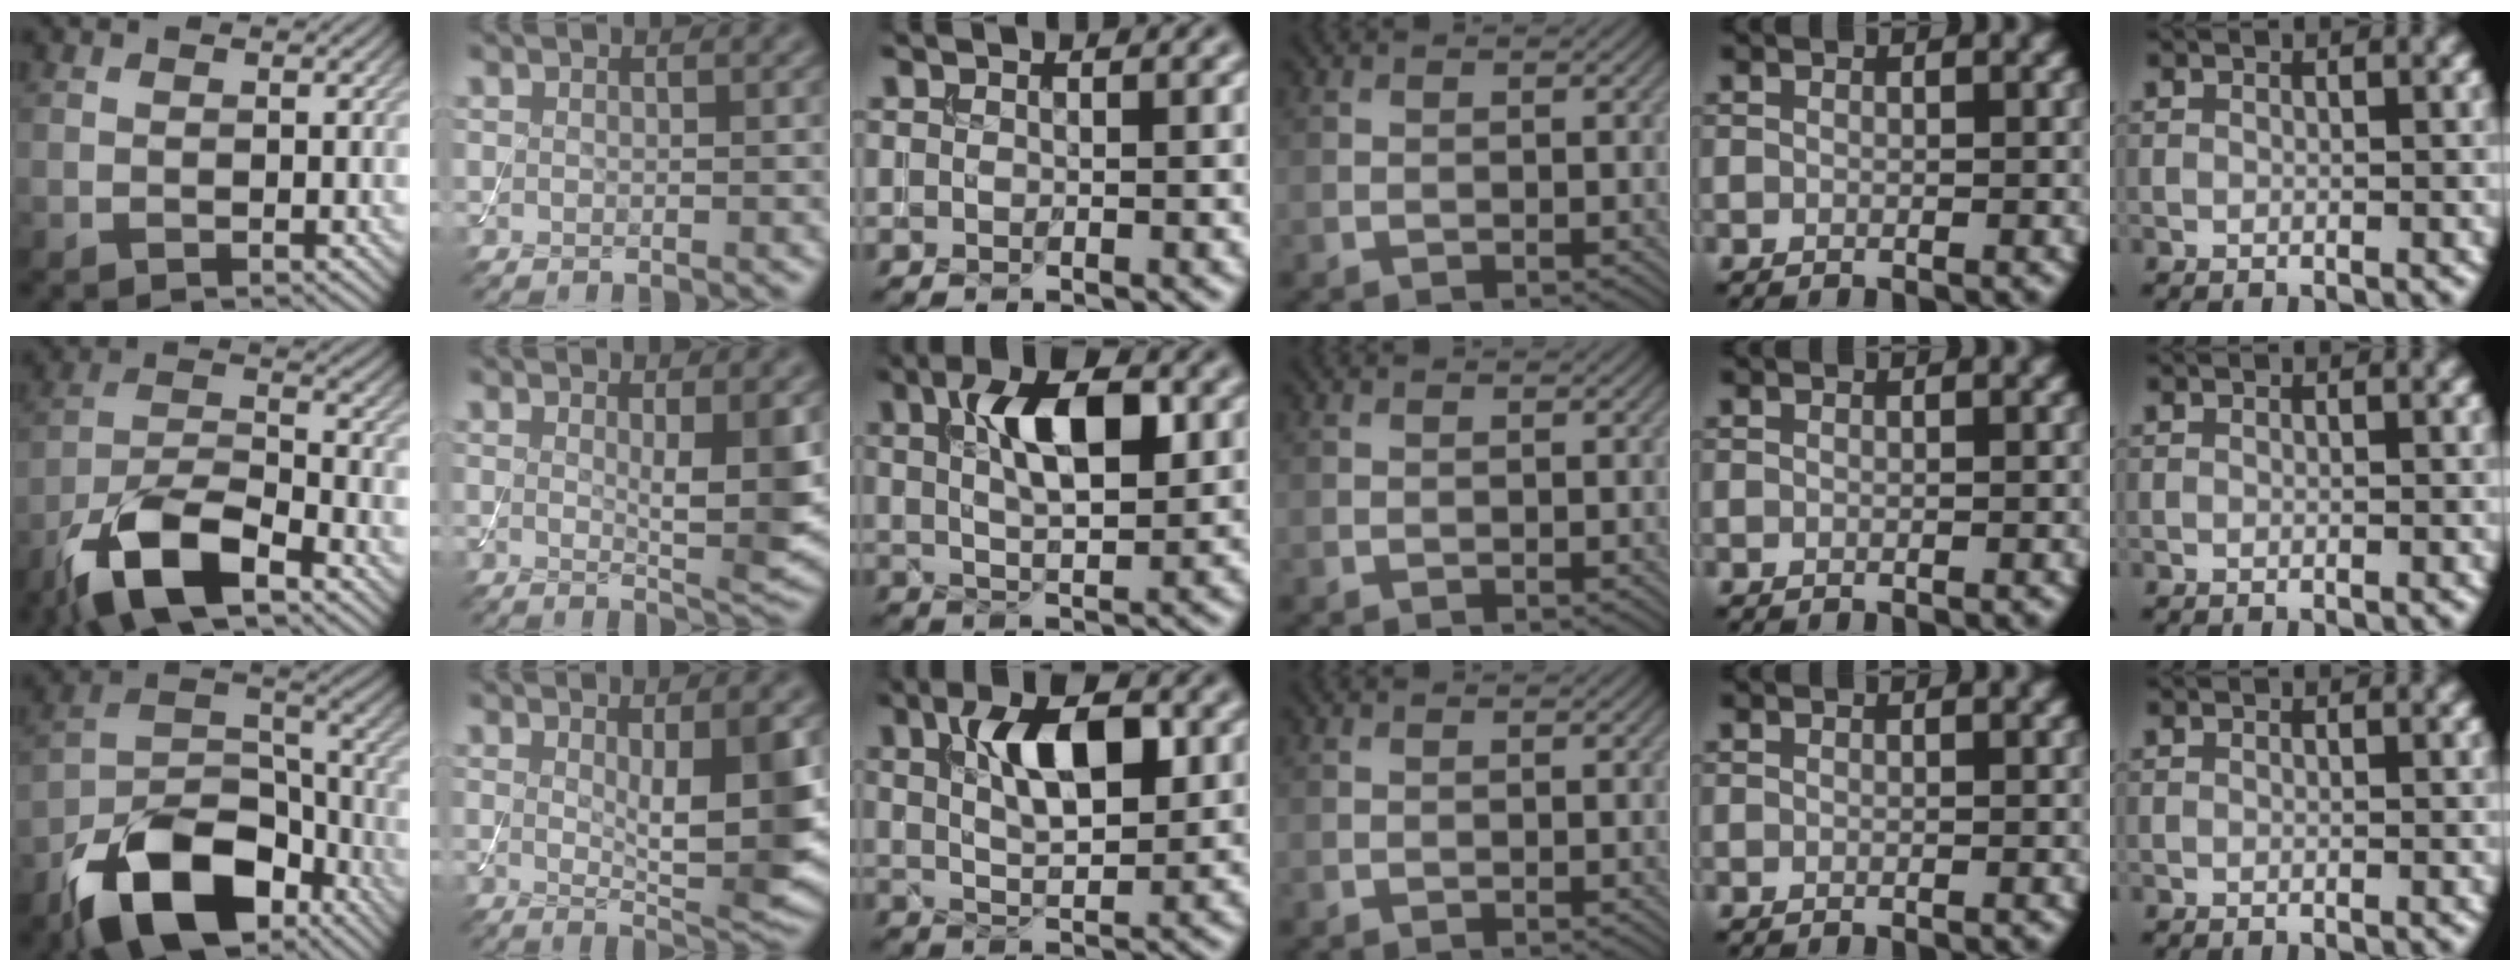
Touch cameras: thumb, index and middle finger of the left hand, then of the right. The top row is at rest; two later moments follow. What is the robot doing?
{"motion": "assemble", "object": "toy tower of hanoi"}